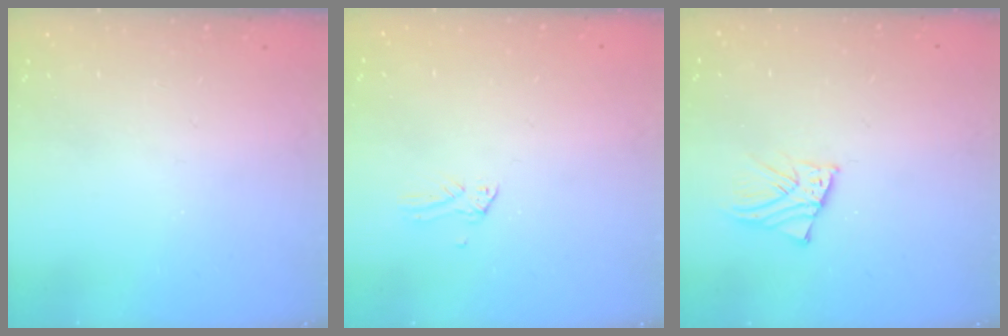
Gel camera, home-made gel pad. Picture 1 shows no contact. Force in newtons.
{"total": 0.0}
{"total": 2.3, "press": 2.3, "slide": 0.1}